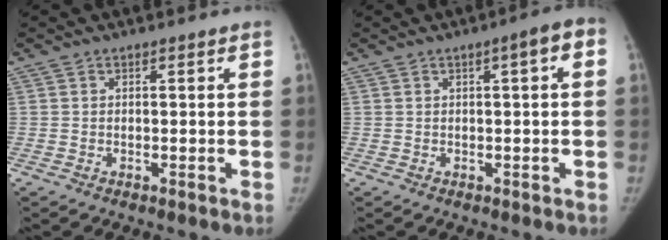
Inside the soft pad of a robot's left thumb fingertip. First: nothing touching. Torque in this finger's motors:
{"motor_torque": [0.10, 0.08, 0.04, 0.60, 0.01]}